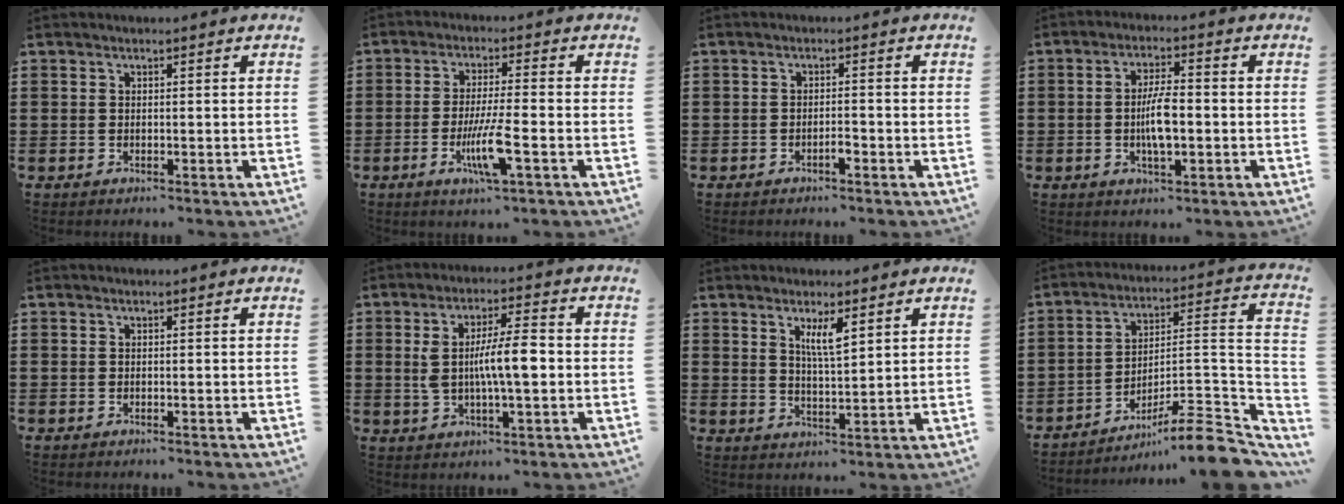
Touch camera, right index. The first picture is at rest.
{"total": 7.7, "force": [-2.7, 0.9, 7.1], "torque": [-0.142, -0.019, -0.051]}
{"total": 1.6, "force": [-1.0, 0.3, 1.3], "torque": [-0.025, -0.002, -0.017]}
{"total": 6.0, "force": [-0.8, 1.8, 5.6], "torque": [-0.113, 0.002, -0.020]}
{"total": 0.0}
{"total": 8.1, "force": [-0.1, 1.8, 7.9], "torque": [-0.148, 0.001, -0.006]}
{"total": 4.1, "force": [2.2, 0.9, 3.4], "torque": [-0.072, 0.004, 0.038]}
{"total": 8.9, "force": [-6.9, 0.9, 5.5], "torque": [-0.082, 0.000, -0.140]}